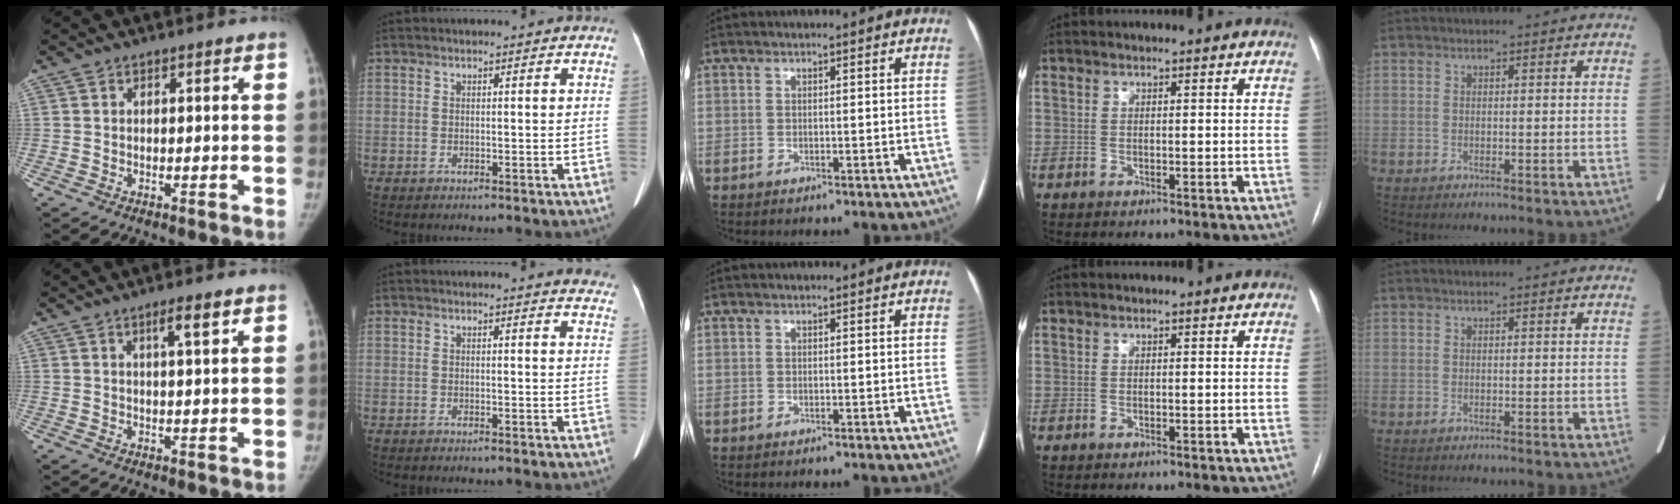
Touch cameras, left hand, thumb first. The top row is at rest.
{"thumb": {"total": 3.6, "force": [1.9, 0.5, 3.0], "torque": [-0.048, -0.008, 0.031]}, "index": {"total": 5.3, "force": [5.2, 1.0, 0.7], "torque": [0.014, -0.021, 0.023]}}